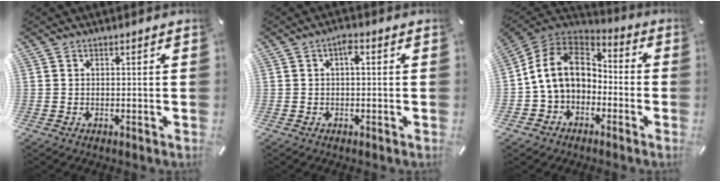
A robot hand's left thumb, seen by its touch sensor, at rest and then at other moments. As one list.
[{"total": 2.9, "force": [0.2, 1.1, 2.6], "torque": [-0.054, 0.012, 0.000]}, {"total": 13.1, "force": [-0.2, 10.6, 7.6], "torque": [-0.178, 0.027, -0.003]}]